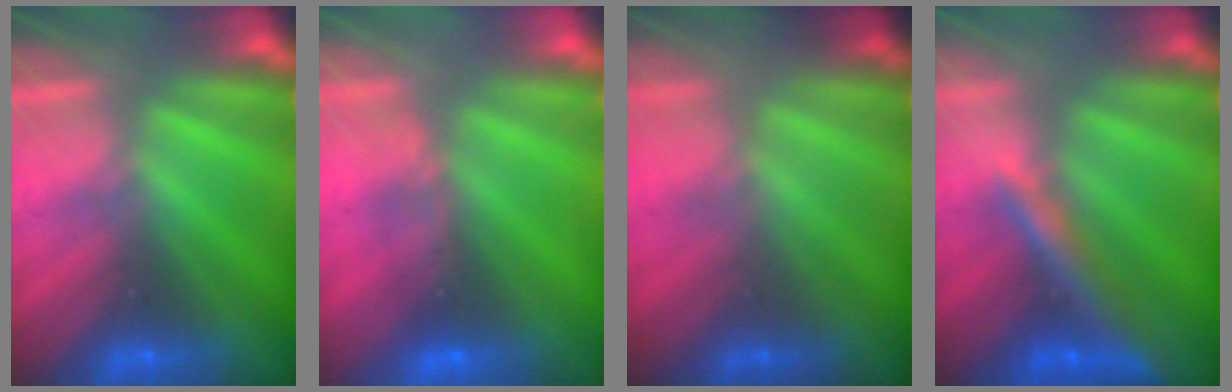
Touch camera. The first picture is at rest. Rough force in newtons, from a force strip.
{"total": 3.0}
{"total": 1.7}
{"total": 7.5}